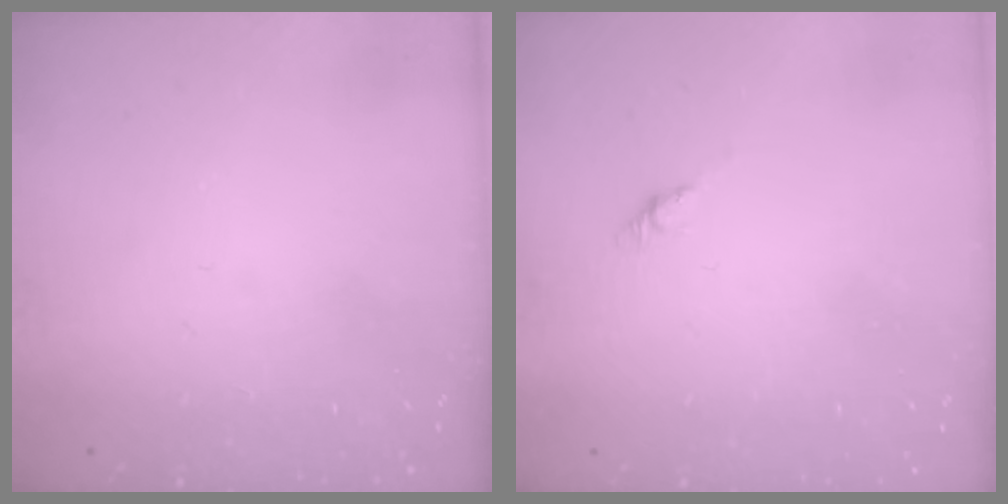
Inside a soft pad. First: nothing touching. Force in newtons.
{"total": 2.7, "press": 2.6, "slide": 0.7}